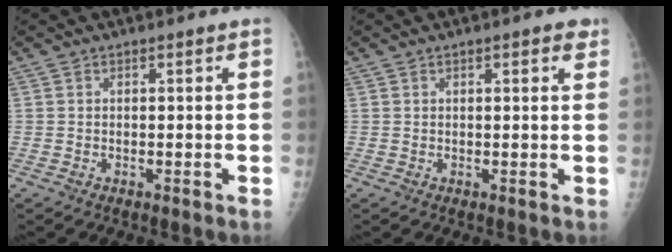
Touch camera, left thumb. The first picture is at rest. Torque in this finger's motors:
{"motor_torque": [0.02, -0.01, -0.16, -0.10, 0.04]}